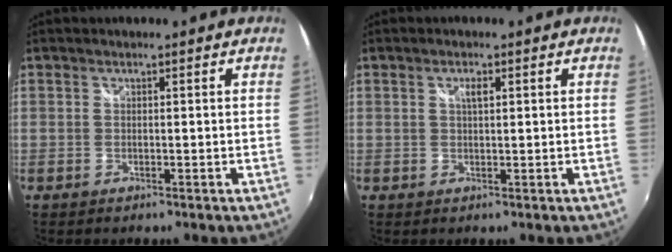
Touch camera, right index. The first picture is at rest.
{"total": 1.7, "force": [0.6, 0.6, 1.5], "torque": [-0.026, 0.003, 0.009]}